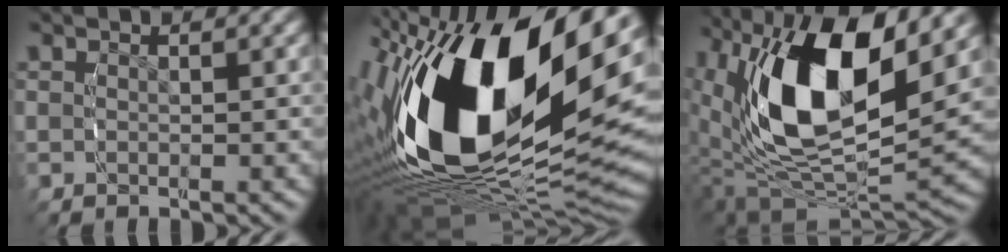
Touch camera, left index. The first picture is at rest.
{"total": 22.8, "force": [0.2, 12.0, 19.4], "torque": [-0.350, -0.011, 0.010]}
{"total": 15.2, "force": [1.7, 9.0, 12.2], "torque": [-0.260, -0.035, 0.041]}